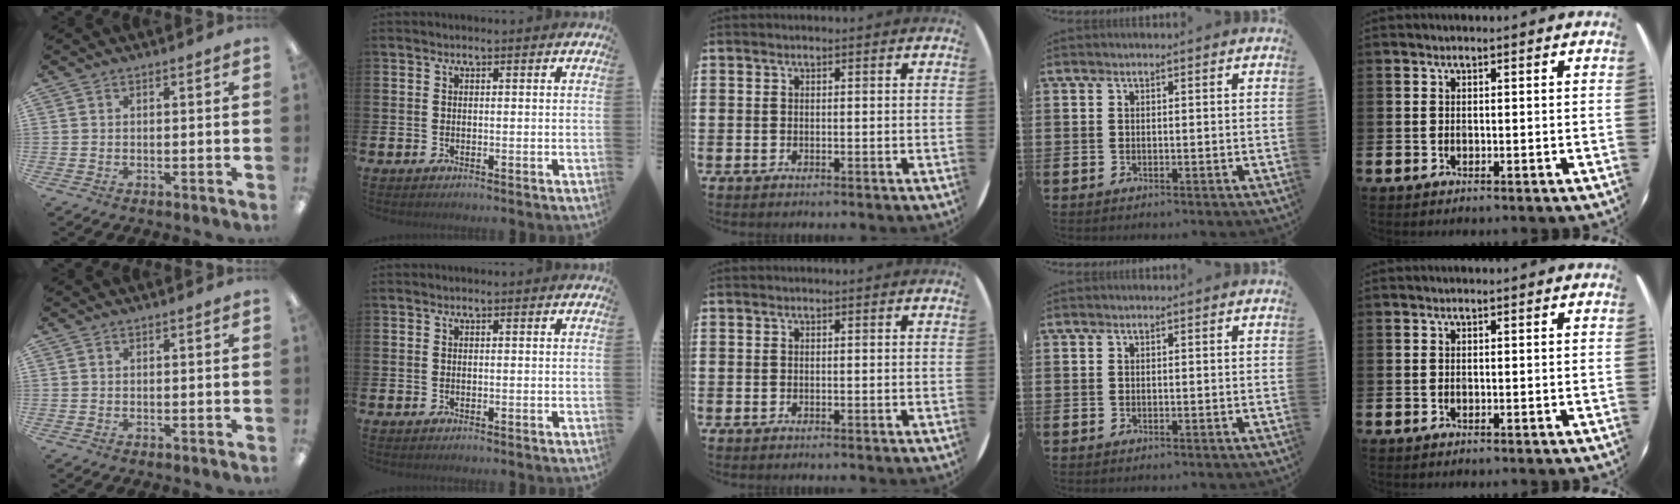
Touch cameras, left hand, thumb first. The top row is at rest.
{}